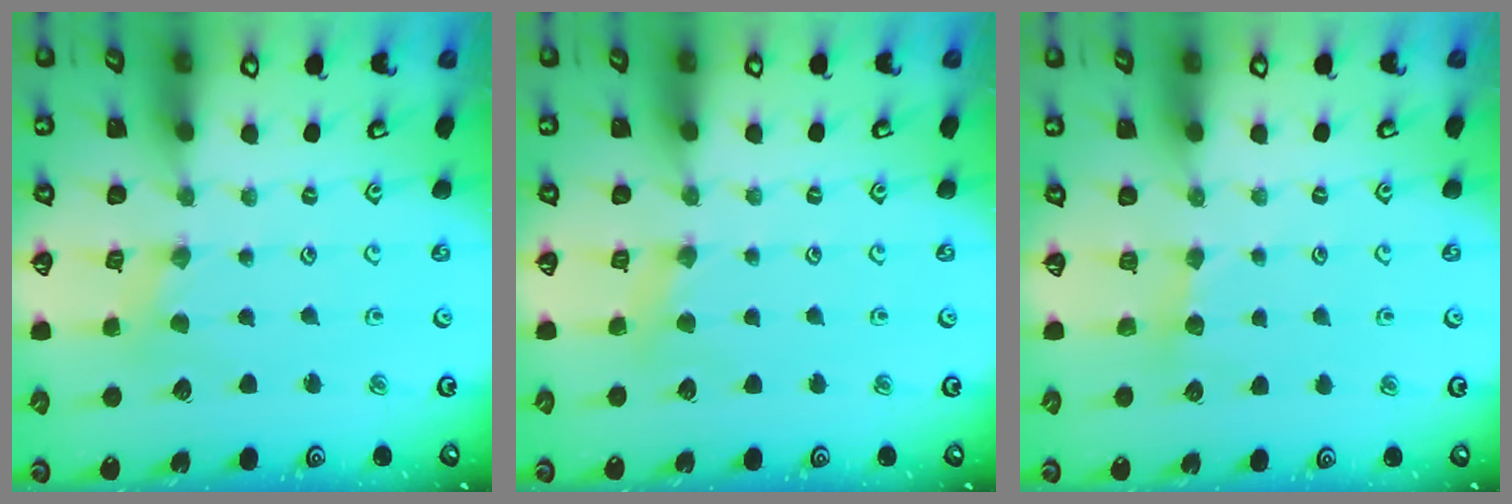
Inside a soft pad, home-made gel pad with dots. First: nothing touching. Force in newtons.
{"total": 3.7, "press": 3.7, "slide": 0.6}
{"total": 4.1, "press": 4.1, "slide": 0.5}